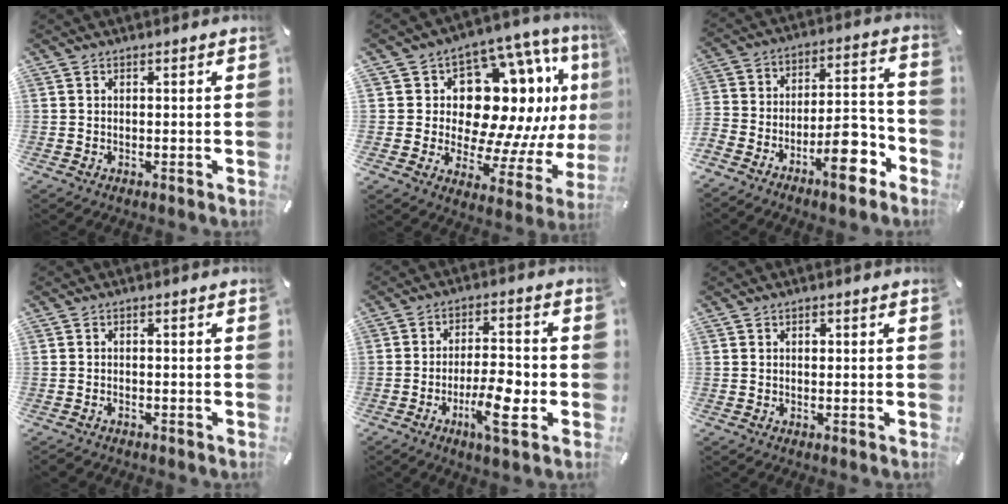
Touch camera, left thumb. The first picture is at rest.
{"total": 18.3, "force": [5.2, 12.6, 12.2], "torque": [-0.176, -0.066, 0.098]}
{"total": 14.0, "force": [-9.6, 6.4, 8.0], "torque": [-0.086, 0.069, -0.164]}
{"total": 1.4, "force": [-1.1, 0.6, 0.5], "torque": [-0.018, 0.002, -0.027]}
{"total": 10.4, "force": [-4.1, 3.4, 8.9], "torque": [-0.150, 0.009, -0.073]}
{"total": 0.6, "force": [0.1, 0.5, 0.3], "torque": [0.004, -0.002, 0.000]}